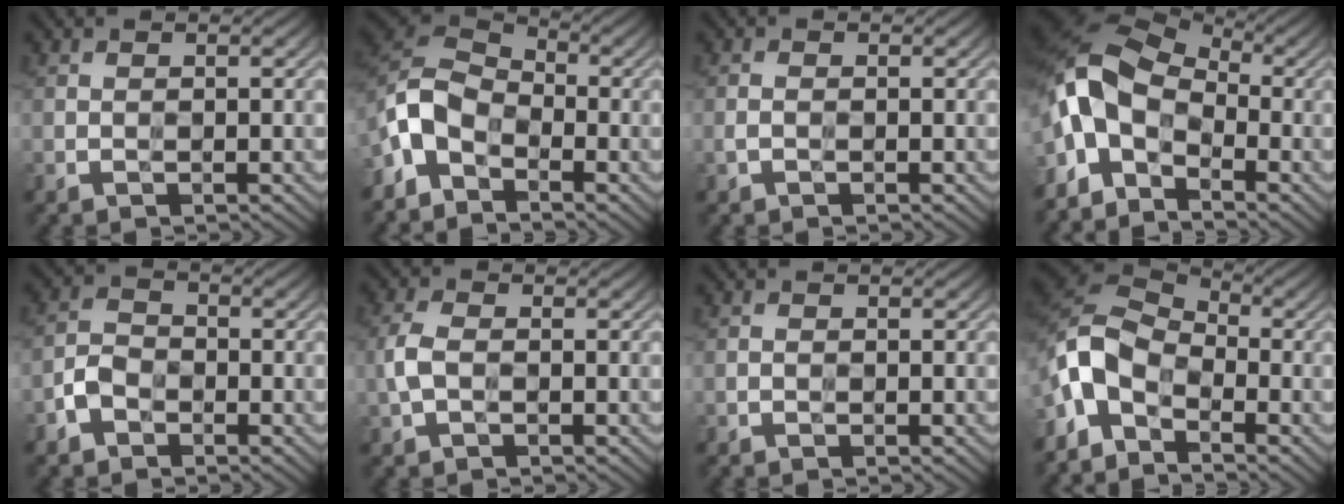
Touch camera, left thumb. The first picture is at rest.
{"total": 7.5, "force": [-4.6, 4.2, 4.2], "torque": [-0.100, 0.003, -0.114]}
{"total": 0.9, "force": [-0.4, 0.5, 0.7], "torque": [-0.019, 0.001, -0.011]}
{"total": 10.1, "force": [-3.4, 5.5, 7.7], "torque": [-0.171, 0.009, -0.091]}
{"total": 3.3, "force": [-2.0, 2.2, 1.5], "torque": [-0.031, 0.003, -0.051]}
{"total": 3.1, "force": [-0.5, 1.9, 2.5], "torque": [-0.067, 0.005, -0.014]}
{"total": 0.0}
{"total": 8.1, "force": [-4.5, 4.4, 5.1], "torque": [-0.114, 0.007, -0.113]}